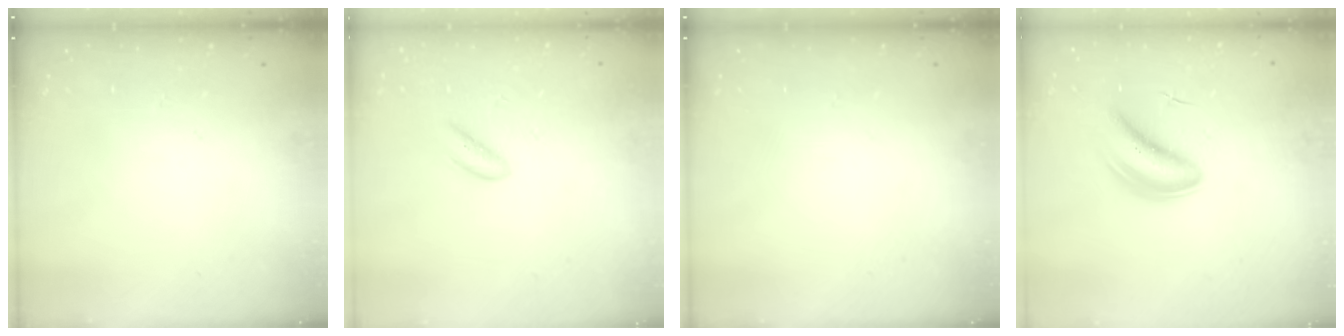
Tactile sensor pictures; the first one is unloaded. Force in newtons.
{"total": 2.3, "press": 2.3, "slide": 0.3}
{"total": 0.0}
{"total": 4.7, "press": 4.6, "slide": 1.2}